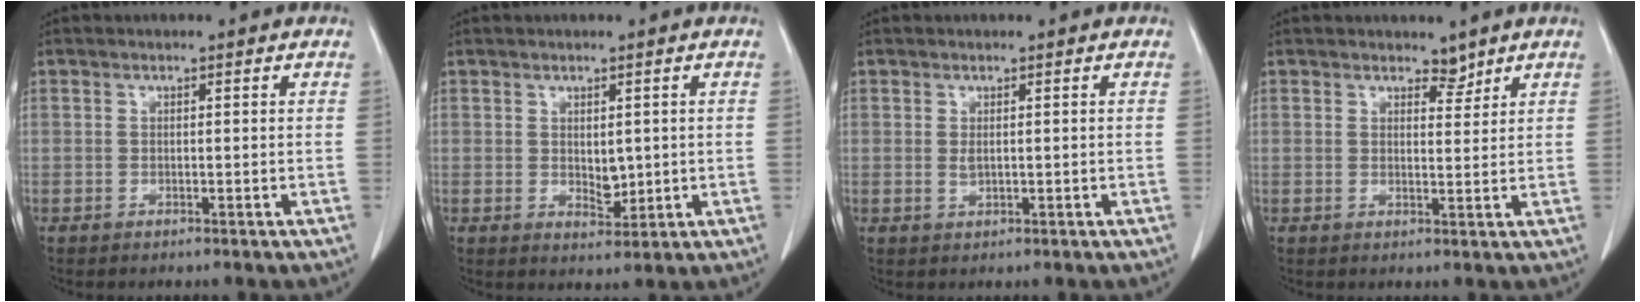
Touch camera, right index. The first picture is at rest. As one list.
[{"total": 3.3, "force": [0.2, 1.9, 2.7], "torque": [-0.041, -0.004, 0.013]}, {"total": 1.4, "force": [0.1, 0.7, 1.2], "torque": [-0.024, -0.001, 0.007]}, {"total": 2.3, "force": [2.0, 1.1, 0.5], "torque": [-0.005, -0.002, 0.030]}]